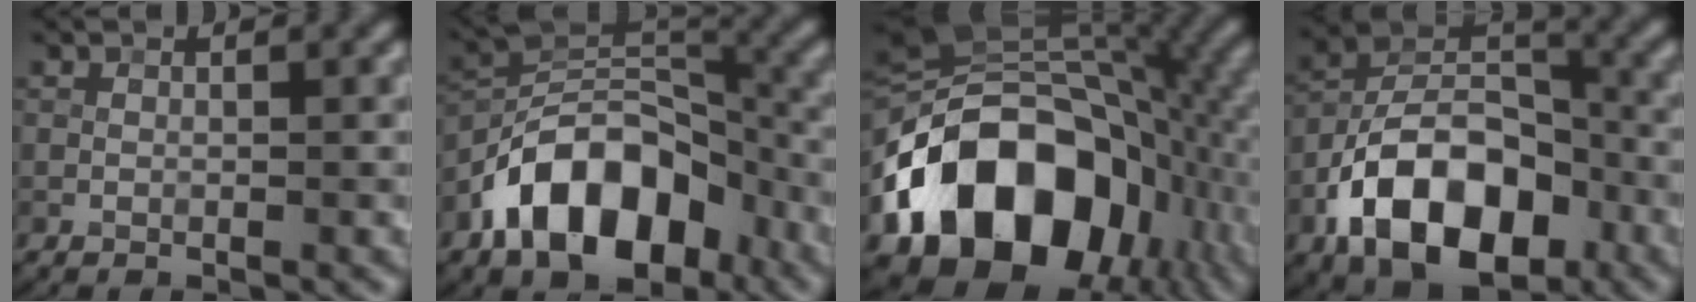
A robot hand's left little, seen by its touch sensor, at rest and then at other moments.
{"total": 11.4, "force": [-5.9, 6.6, 7.2], "torque": [-0.114, 0.011, -0.117]}
{"total": 17.8, "force": [-6.1, 12.7, 10.9], "torque": [-0.171, -0.009, -0.107]}
{"total": 12.6, "force": [-6.0, 7.3, 8.4], "torque": [-0.145, 0.000, -0.112]}